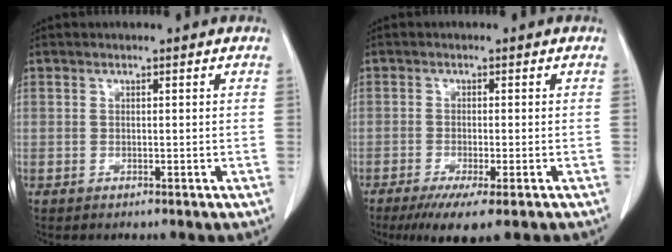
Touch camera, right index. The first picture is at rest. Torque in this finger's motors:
{"motor_torque": [0.81, -0.82, 0.53, 0.12]}